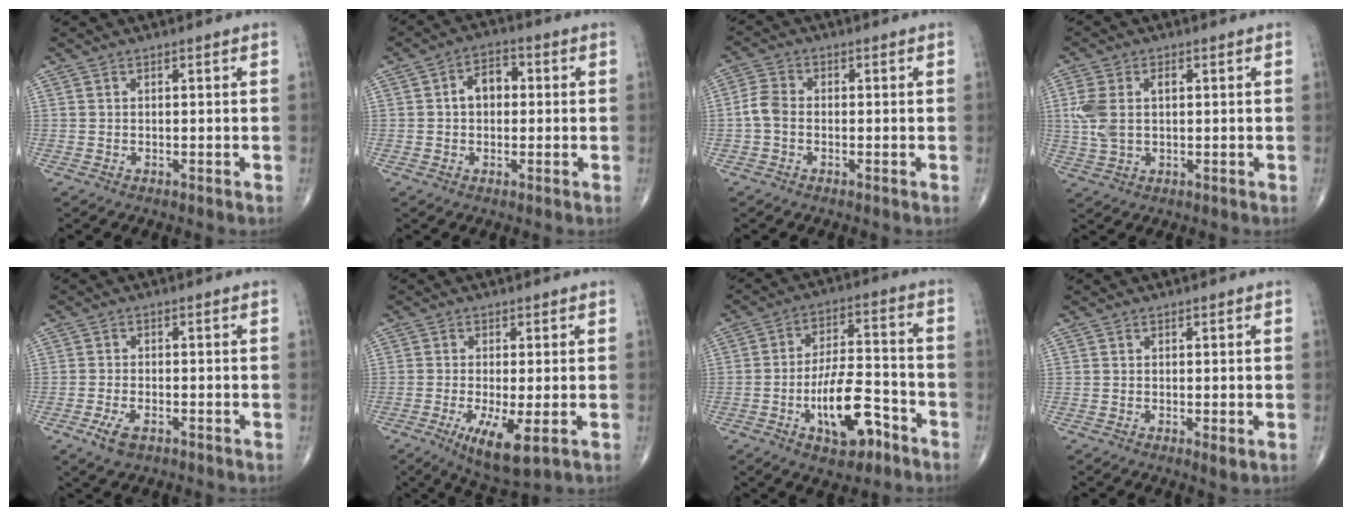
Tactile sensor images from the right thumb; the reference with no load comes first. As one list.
[{"total": 5.5, "force": [0.4, 3.9, 3.9], "torque": [-0.048, 0.019, -0.003]}, {"total": 3.8, "force": [-0.8, 2.7, 2.6], "torque": [-0.054, 0.010, -0.025]}, {"total": 7.2, "force": [1.1, 4.3, 5.6], "torque": [-0.135, 0.014, 0.026]}, {"total": 3.7, "force": [-1.9, 1.8, 2.6], "torque": [-0.054, 0.005, -0.033]}, {"total": 8.2, "force": [-2.6, 2.2, 7.5], "torque": [-0.135, -0.022, -0.039]}, {"total": 12.7, "force": [-5.7, 5.5, 9.8], "torque": [-0.149, 0.040, -0.091]}, {"total": 1.3, "force": [-0.1, 0.4, 1.2], "torque": [-0.021, -0.006, -0.002]}]